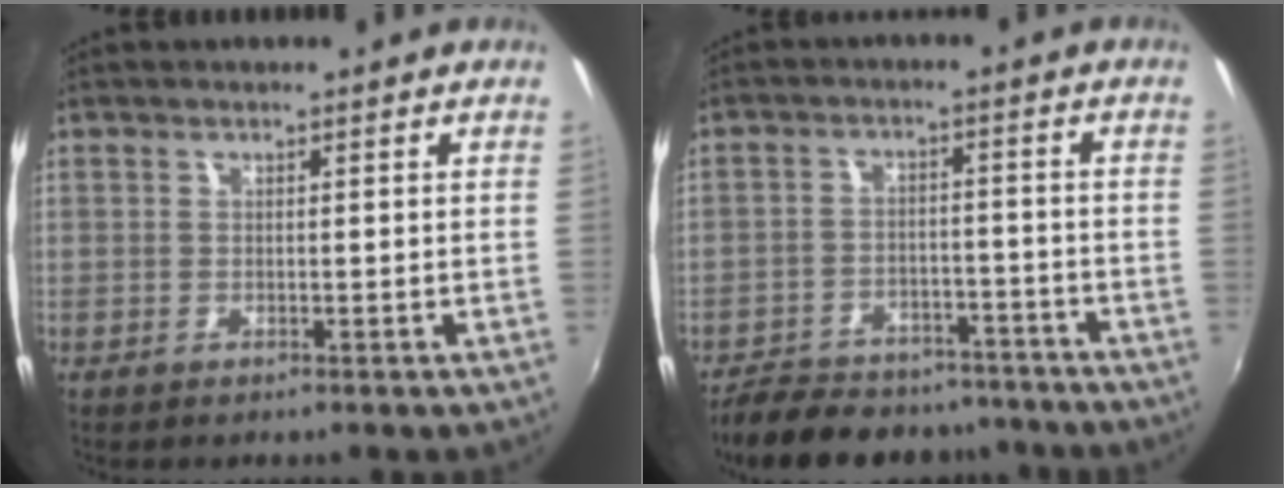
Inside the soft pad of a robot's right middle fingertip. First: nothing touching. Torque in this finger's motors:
{"motor_torque": [0.98, -1.16, 0.09, 0.06]}